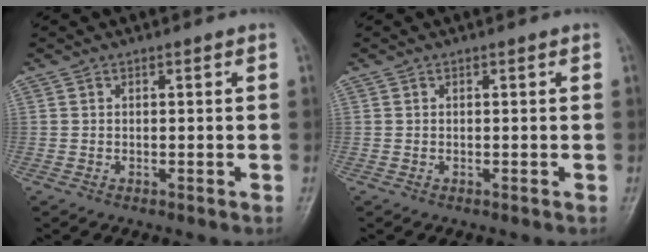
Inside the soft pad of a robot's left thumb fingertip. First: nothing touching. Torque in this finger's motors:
{"motor_torque": [0.00, 0.00, -0.02, -0.02, 0.00]}